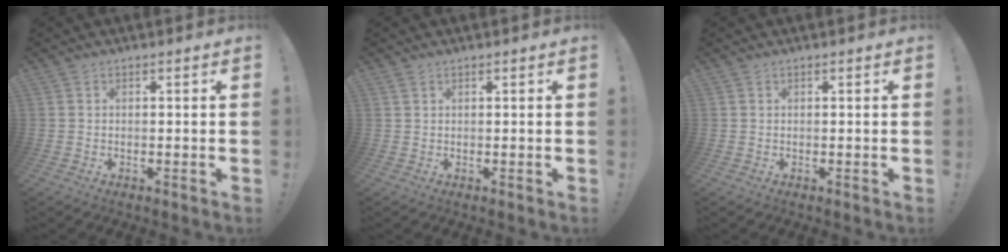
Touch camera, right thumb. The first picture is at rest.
{"total": 0.6, "force": [-0.3, -0.4, -0.3], "torque": [0.011, 0.002, -0.007]}
{"total": 0.0}